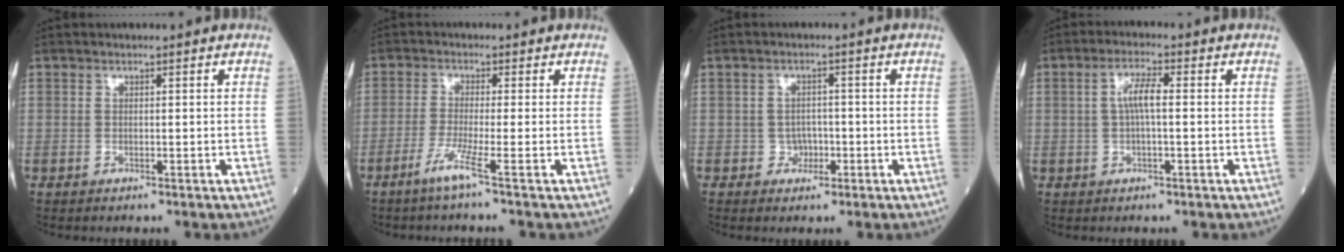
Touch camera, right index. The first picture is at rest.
{"total": 3.8, "force": [-2.3, -1.3, 2.7], "torque": [-0.061, -0.010, -0.053]}
{"total": 2.3, "force": [-0.9, 2.1, 0.6], "torque": [-0.001, 0.009, -0.014]}
{"total": 5.3, "force": [0.3, 0.8, 5.2], "torque": [-0.107, 0.013, 0.004]}